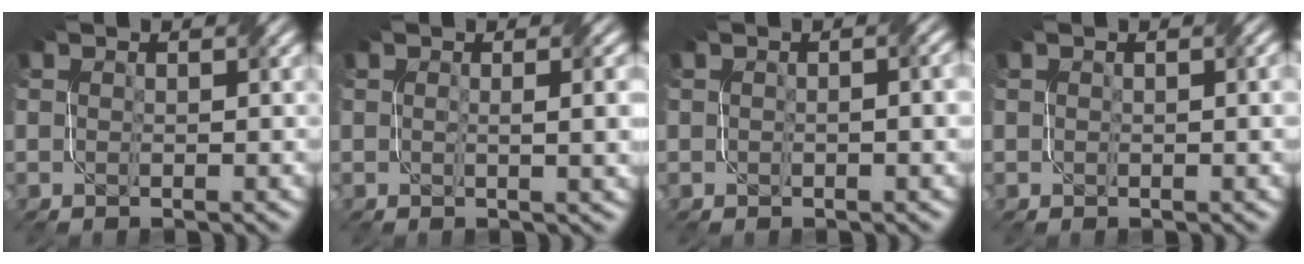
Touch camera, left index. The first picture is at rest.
{"total": 3.0, "force": [0.3, 0.9, 2.9], "torque": [-0.032, 0.005, 0.006]}
{"total": 2.1, "force": [0.2, 0.8, 1.9], "torque": [-0.027, 0.002, 0.001]}
{"total": 1.4, "force": [0.5, 0.5, 1.2], "torque": [-0.014, 0.004, 0.007]}